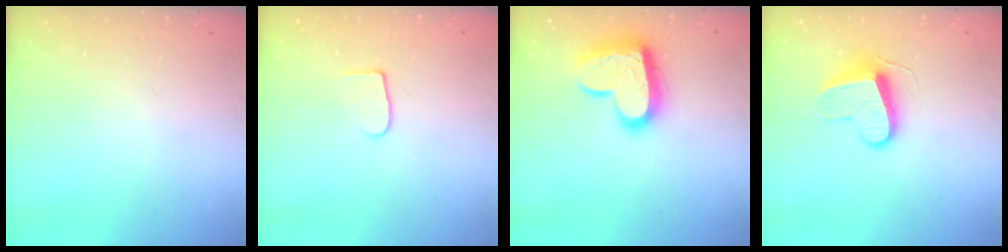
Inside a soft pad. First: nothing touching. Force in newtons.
{"total": 5.8, "press": 5.8, "slide": 0.6}
{"total": 17.5, "press": 17.4, "slide": 1.3}
{"total": 9.5, "press": 9.5, "slide": 0.7}